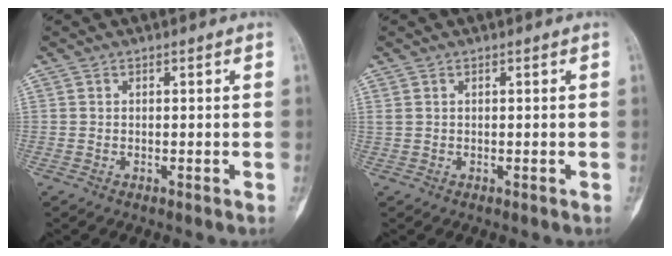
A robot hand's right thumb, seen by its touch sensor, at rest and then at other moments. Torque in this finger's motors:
{"motor_torque": [-0.12, 0.15, 0.01, 0.01, 0.07]}